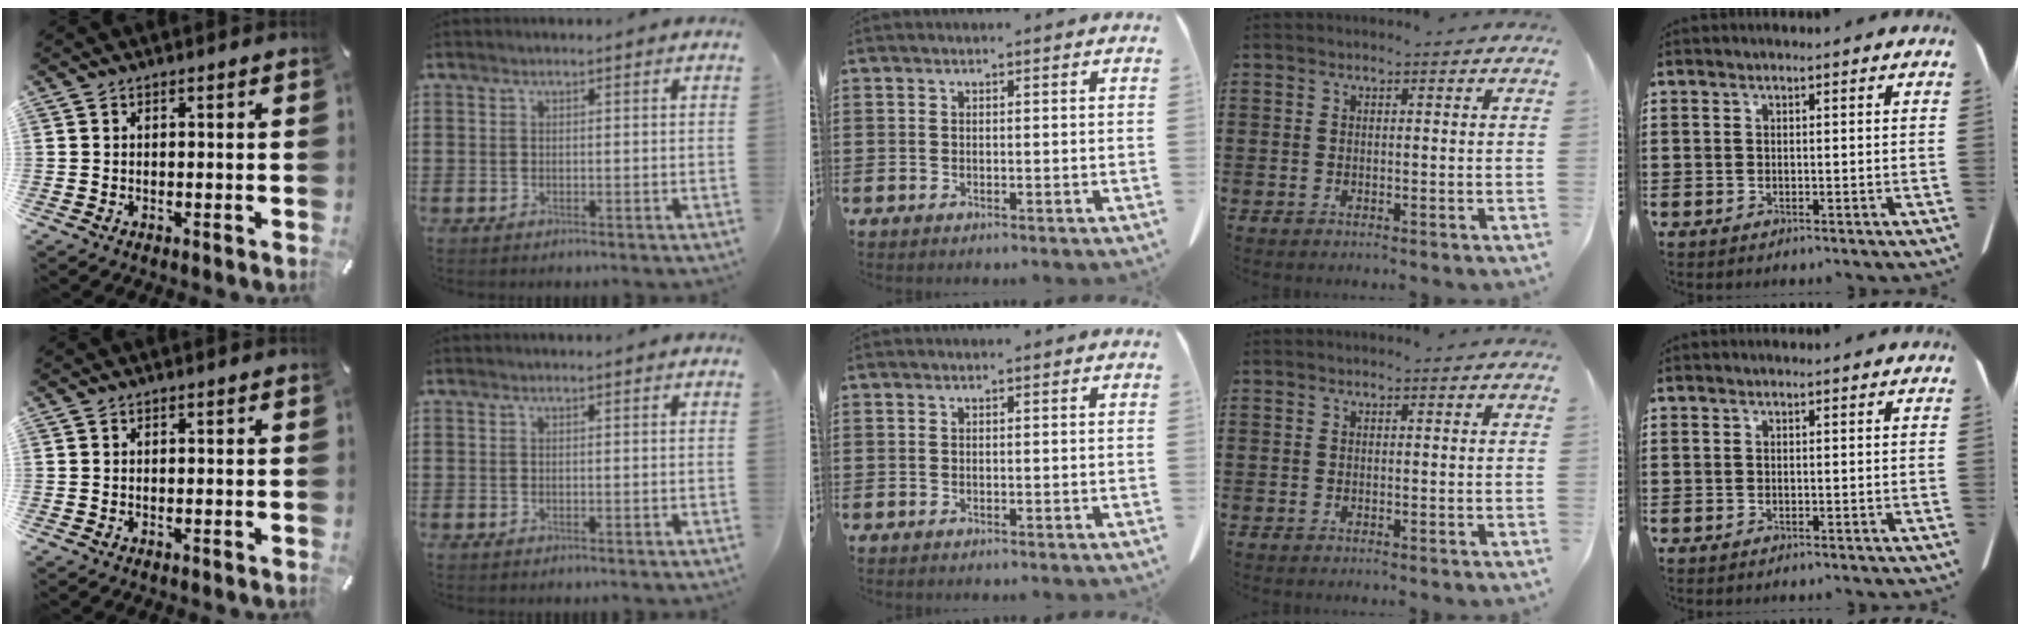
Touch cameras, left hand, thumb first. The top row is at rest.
{}